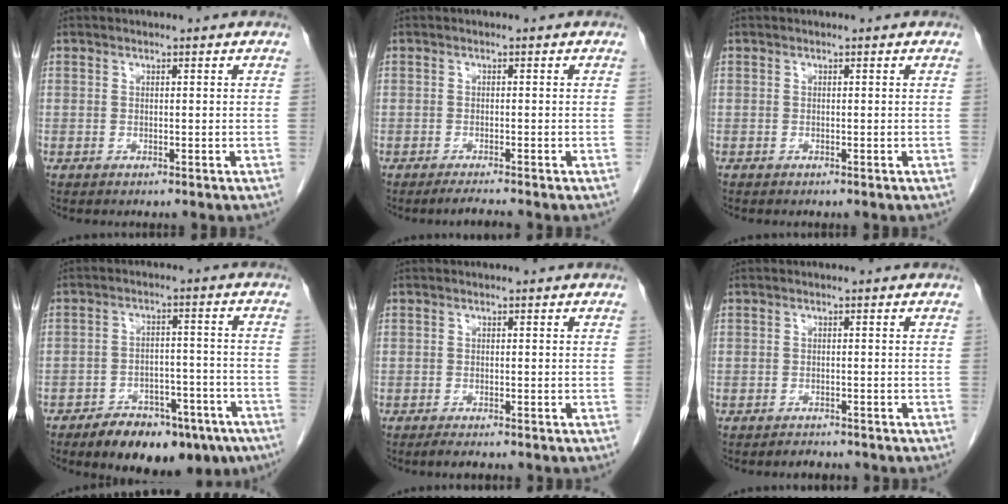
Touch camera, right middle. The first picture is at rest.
{"total": 2.0, "force": [-1.8, -0.6, 0.8], "torque": [-0.022, -0.010, -0.032]}
{"total": 0.0}
{"total": 14.7, "force": [-10.5, 6.3, 8.1], "torque": [-0.086, 0.021, -0.152]}
{"total": 1.7, "force": [-1.4, 0.1, 1.0], "torque": [-0.023, -0.007, -0.022]}
{"total": 1.6, "force": [-1.5, 0.4, 0.2], "torque": [-0.010, -0.006, -0.019]}